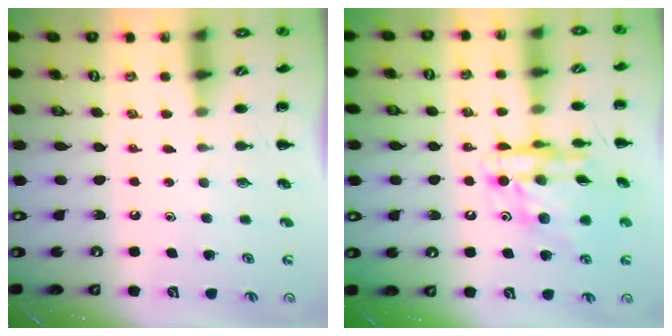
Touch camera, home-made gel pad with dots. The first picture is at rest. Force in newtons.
{"total": 15.0, "press": 14.5, "slide": 3.9}